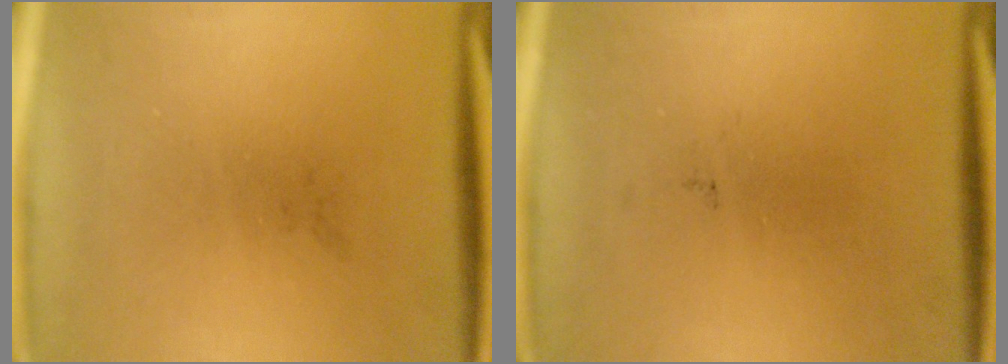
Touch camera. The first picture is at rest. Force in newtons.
{"total": 0.0}